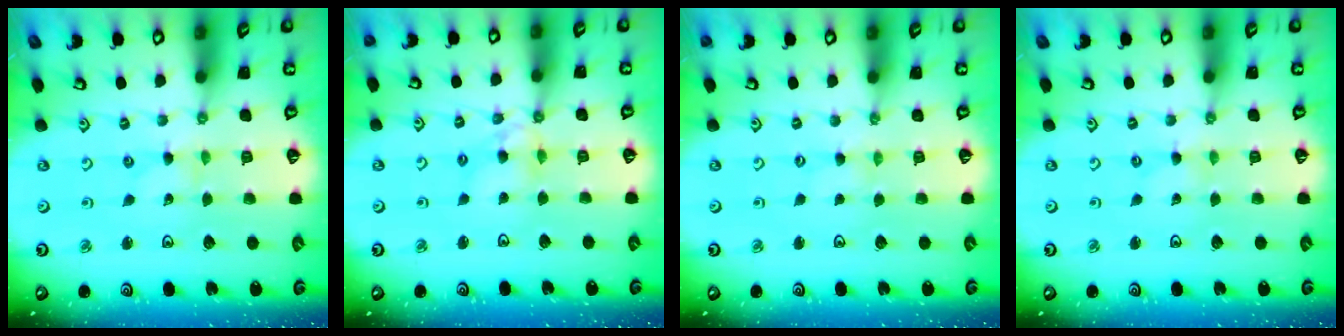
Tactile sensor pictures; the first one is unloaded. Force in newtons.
{"total": 7.1, "press": 7.0, "slide": 0.9}
{"total": 0.0}
{"total": 0.0}